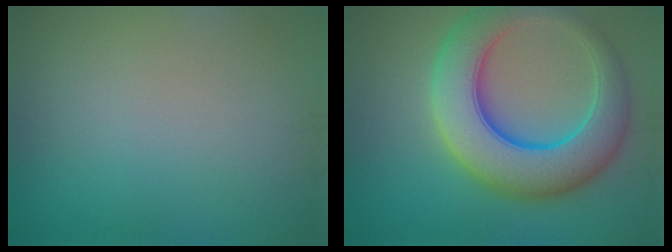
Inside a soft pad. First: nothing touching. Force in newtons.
{"total": 9.9, "press": 9.9, "slide": 0.3}